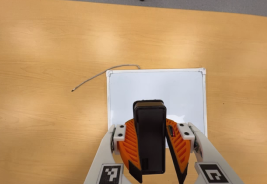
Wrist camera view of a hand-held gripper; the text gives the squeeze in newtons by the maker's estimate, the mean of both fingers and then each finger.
{"total": 10.7, "left": 10.0, "right": 11.4}